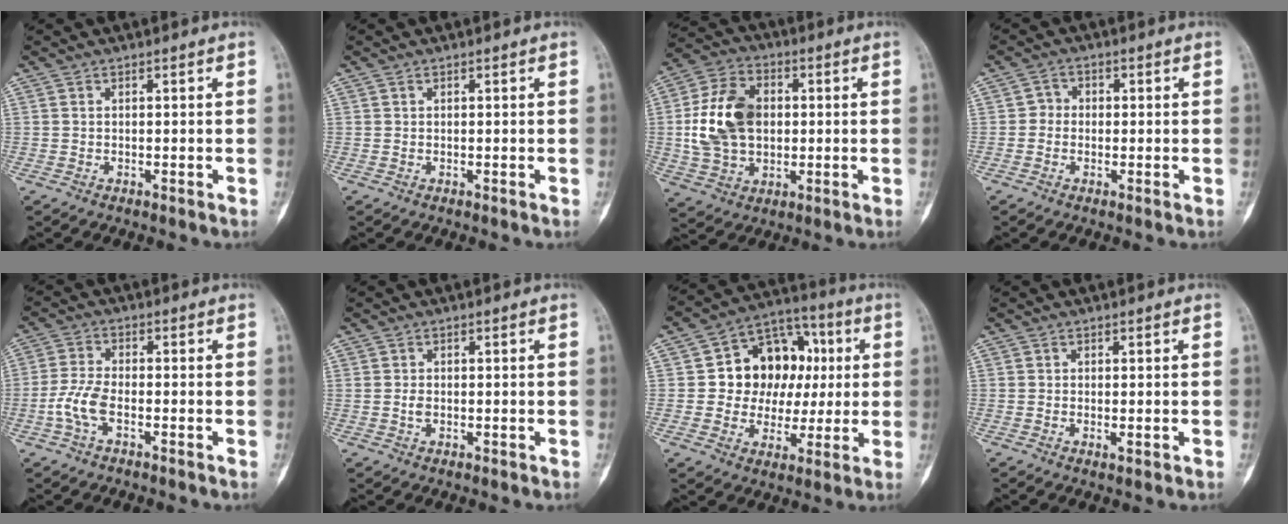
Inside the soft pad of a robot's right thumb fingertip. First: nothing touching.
{"total": 0.0}
{"total": 15.9, "force": [1.2, 11.4, 11.1], "torque": [-0.188, 0.012, 0.022]}
{"total": 2.5, "force": [-0.3, 2.3, 0.9], "torque": [0.003, 0.009, -0.014]}
{"total": 5.4, "force": [-2.1, 2.3, 4.5], "torque": [-0.108, 0.014, -0.044]}
{"total": 1.3, "force": [-0.1, 1.0, 0.9], "torque": [-0.016, 0.001, -0.002]}
{"total": 15.6, "force": [2.1, 12.4, 9.1], "torque": [-0.078, 0.020, 0.035]}
{"total": 1.3, "force": [-0.3, 0.5, 1.1], "torque": [-0.019, -0.003, -0.003]}